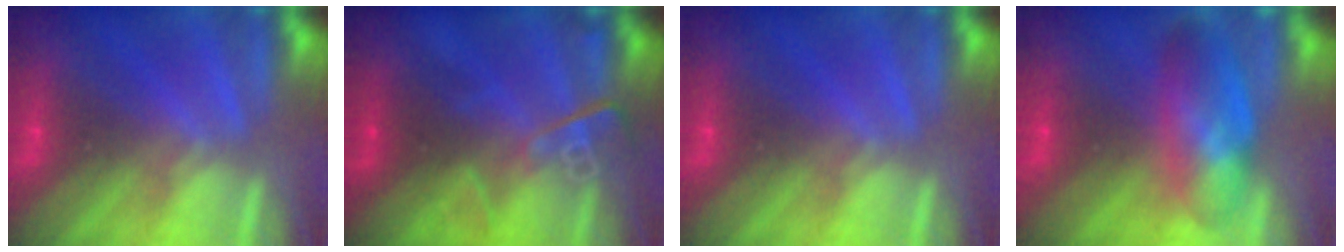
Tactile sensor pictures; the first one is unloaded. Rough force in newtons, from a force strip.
{"total": 2.8}
{"total": 0.0}
{"total": 7.8}